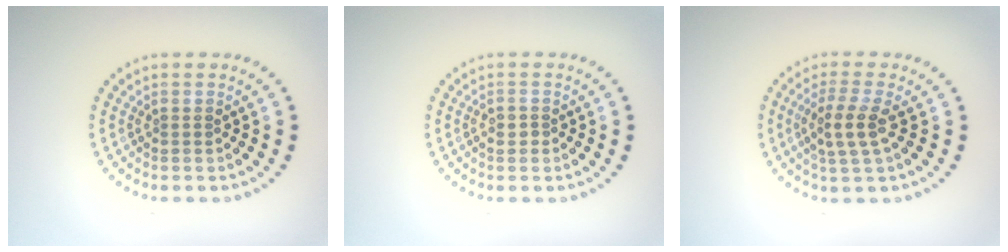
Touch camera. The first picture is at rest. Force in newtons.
{"total": 0.6, "press": 0.6, "slide": 0.1}
{"total": 2.9, "press": 2.5, "slide": 1.4}